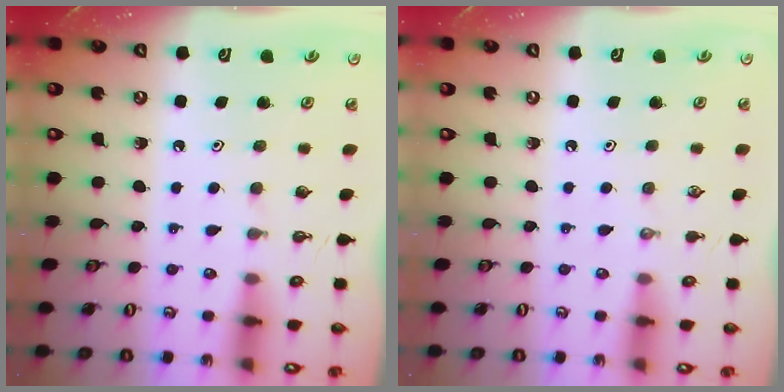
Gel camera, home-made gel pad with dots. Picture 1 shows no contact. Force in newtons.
{"total": 0.0}